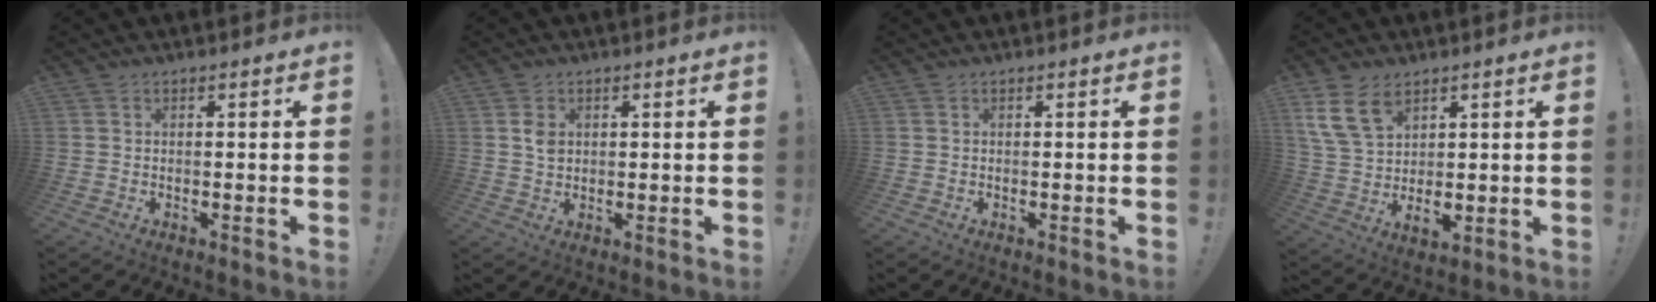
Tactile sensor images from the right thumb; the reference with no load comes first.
{"total": 3.2, "force": [0.8, 2.3, 2.0], "torque": [-0.019, -0.003, 0.012]}
{"total": 0.0}
{"total": 11.0, "force": [5.1, 7.1, 6.7], "torque": [-0.127, -0.027, 0.103]}